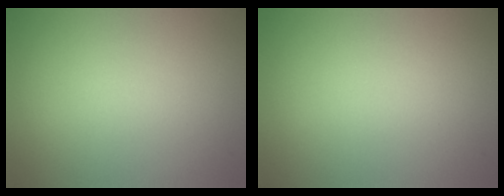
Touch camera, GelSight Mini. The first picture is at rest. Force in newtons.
{"total": 0.0}